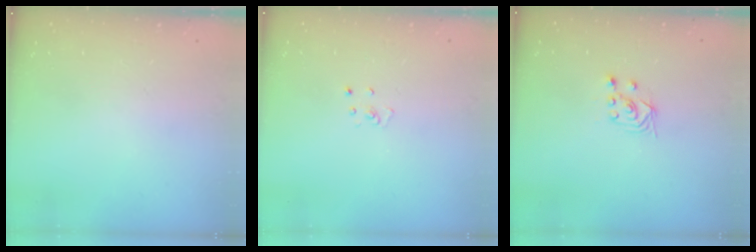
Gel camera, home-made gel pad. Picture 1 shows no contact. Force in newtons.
{"total": 2.3, "press": 2.3, "slide": 0.2}
{"total": 2.8, "press": 2.4, "slide": 1.4}